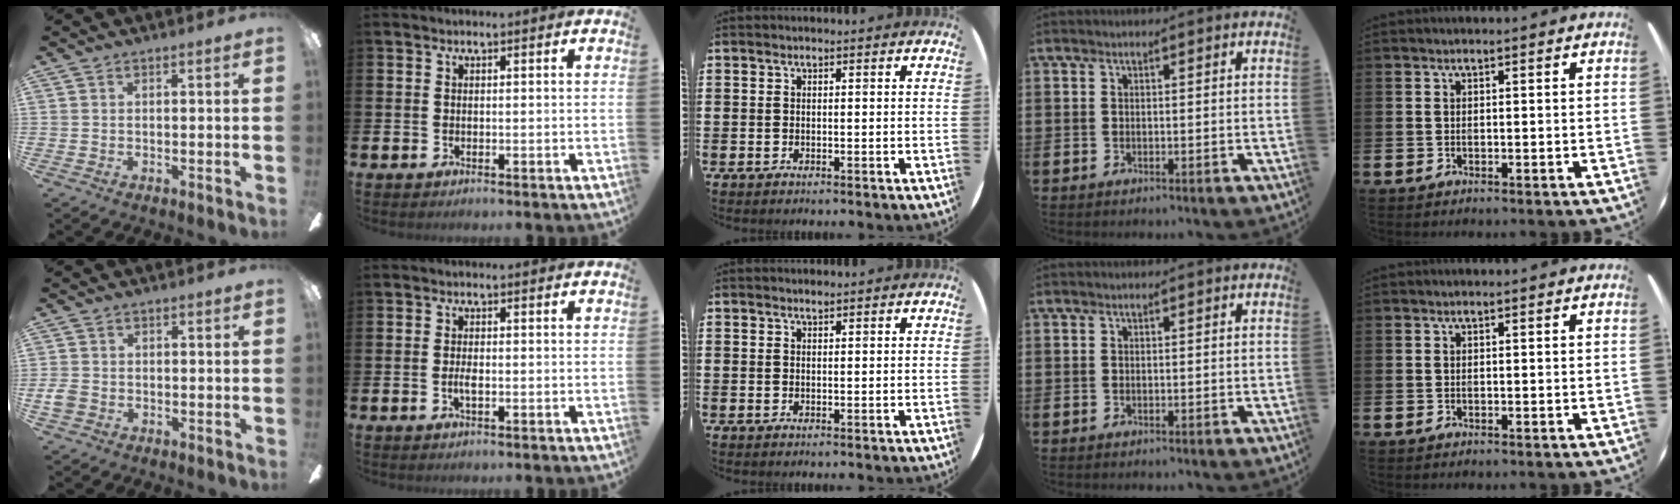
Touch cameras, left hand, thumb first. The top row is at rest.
{"thumb": {"total": 3.0, "force": [-1.0, 2.4, 1.6], "torque": [-0.030, 0.007, -0.018]}, "index": {"total": 1.6, "force": [-0.4, 0.5, 1.5], "torque": [-0.027, 0.001, -0.007]}, "middle": {"total": 0.7, "force": [0.7, 0.0, 0.1], "torque": [-0.002, 0.000, 0.013]}}